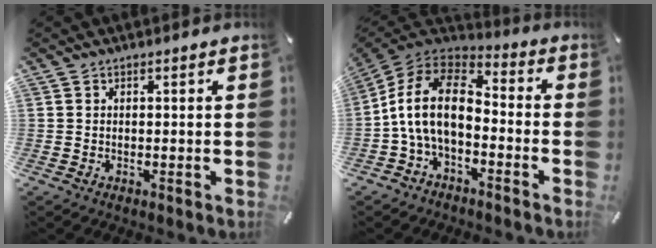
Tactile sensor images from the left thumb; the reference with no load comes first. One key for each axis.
{"total": 14.8, "fx": -2.8, "fy": 8.9, "fz": 11.5, "tx": -0.248, "ty": 0.023, "tz": -0.057}